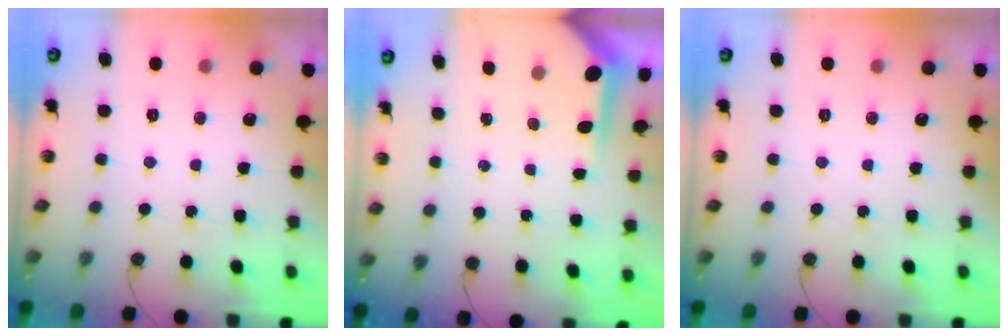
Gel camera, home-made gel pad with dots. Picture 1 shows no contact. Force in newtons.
{"total": 3.8, "press": 3.8, "slide": 0.4}
{"total": 0.0}